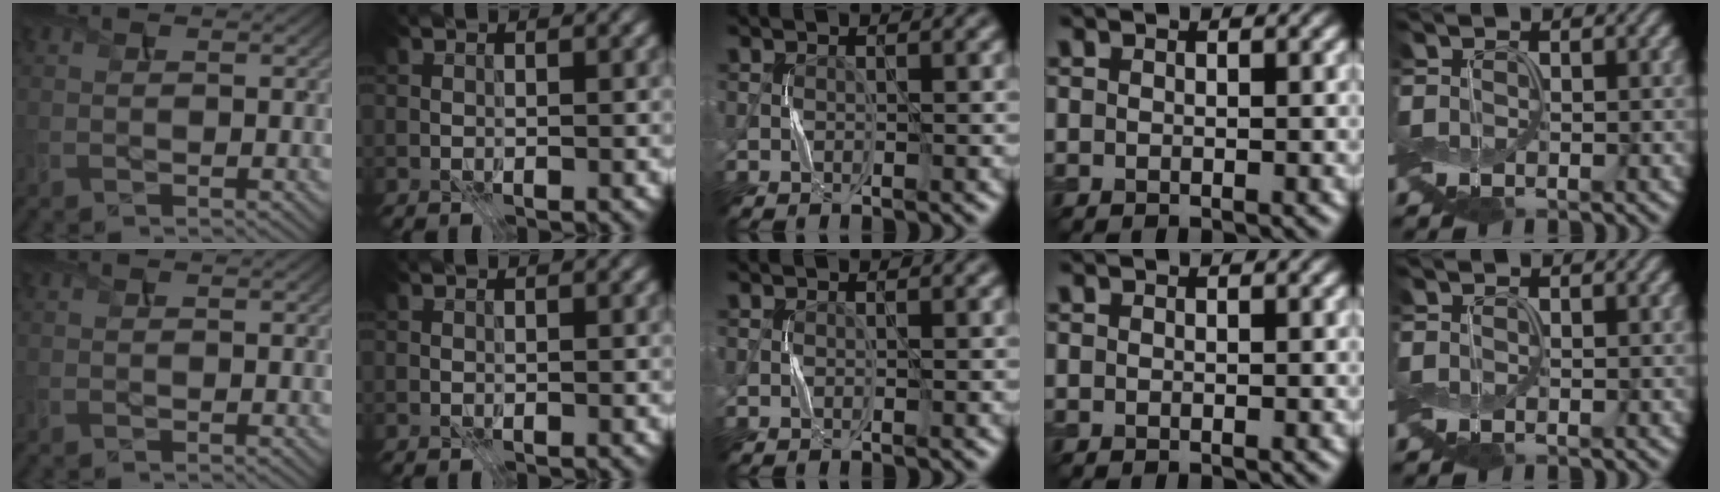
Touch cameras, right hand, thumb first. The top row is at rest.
{}